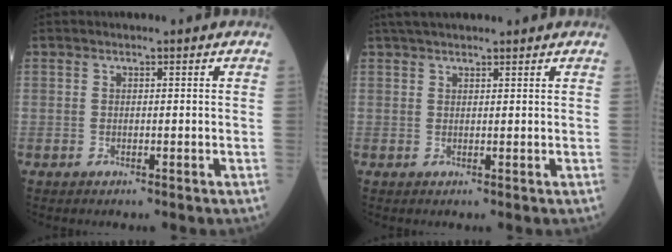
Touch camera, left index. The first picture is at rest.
{"total": 5.7, "force": [4.9, 1.0, 2.7], "torque": [-0.041, 0.039, 0.082]}